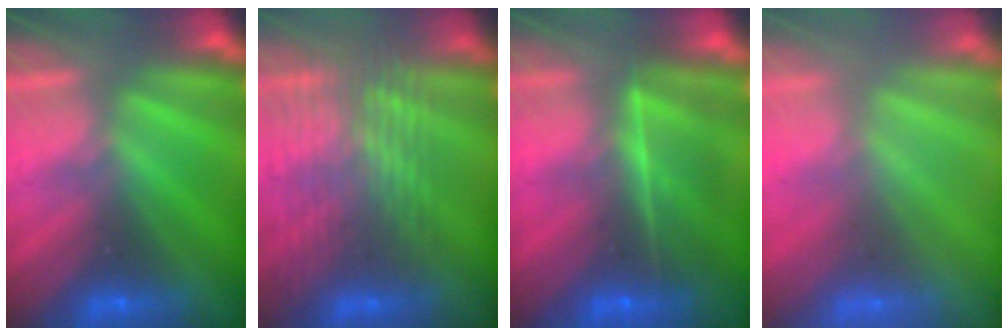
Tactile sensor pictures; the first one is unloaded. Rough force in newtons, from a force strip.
{"total": 3.4}
{"total": 7.5}
{"total": 6.0}